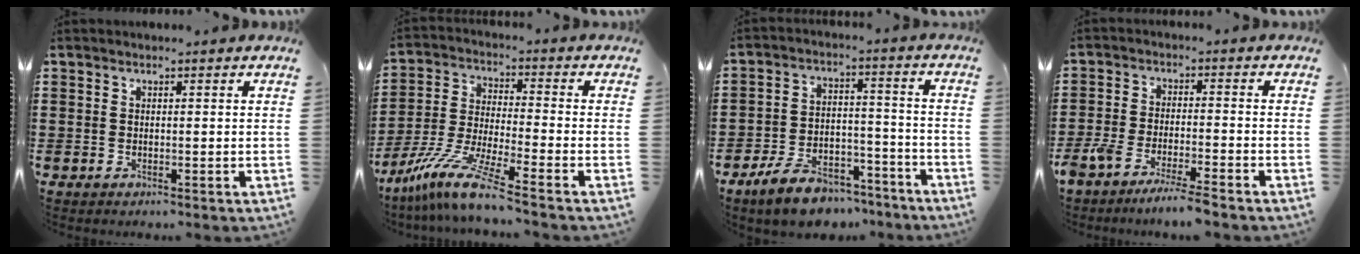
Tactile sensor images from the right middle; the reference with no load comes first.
{"total": 9.8, "force": [-7.8, 0.0, 6.0], "torque": [-0.131, -0.007, -0.160]}
{"total": 8.8, "force": [-7.4, 3.1, 3.5], "torque": [-0.065, 0.027, -0.142]}
{"total": 5.3, "force": [-4.8, 0.0, 2.2], "torque": [-0.050, -0.012, -0.094]}